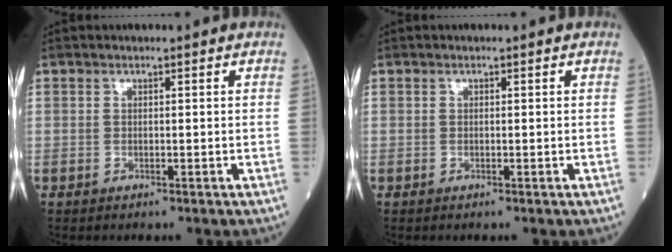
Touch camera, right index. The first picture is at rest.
{"total": 0.0}